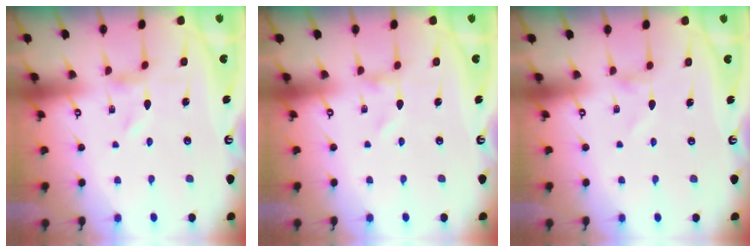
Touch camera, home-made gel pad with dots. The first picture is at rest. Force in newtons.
{"total": 0.0}
{"total": 0.0}